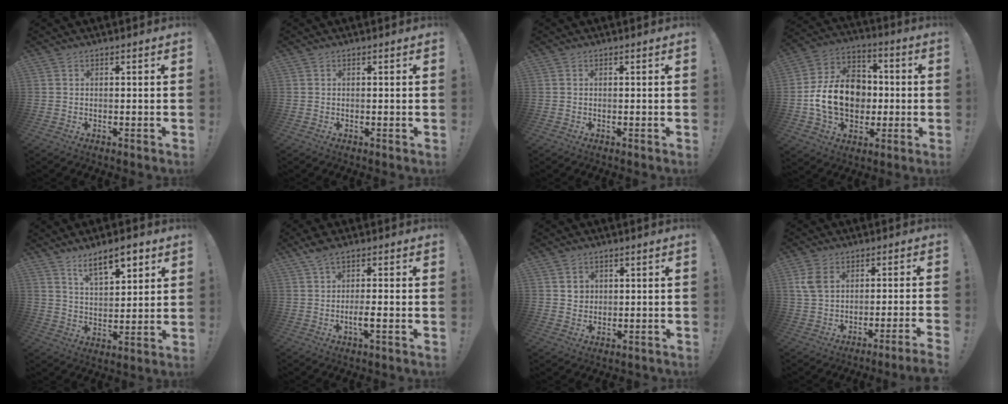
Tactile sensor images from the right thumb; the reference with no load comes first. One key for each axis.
{"total": 0.6, "fx": 0.1, "fy": -0.3, "fz": 0.5, "tx": -0.007, "ty": -0.002, "tz": 0.001}
{"total": 0.0}
{"total": 18.7, "fx": -1.6, "fy": 14.4, "fz": 11.8, "tx": -0.207, "ty": 0.032, "tz": -0.016}
{"total": 10.5, "fx": 6.8, "fy": 4.2, "fz": 6.9, "tx": -0.101, "ty": -0.028, "tz": 0.119}
{"total": 5.0, "fx": 0.3, "fy": 0.8, "fz": 4.9, "tx": -0.108, "ty": -0.012, "tz": 0.003}
{"total": 3.6, "fx": 1.1, "fy": 3.4, "fz": 0.6, "tx": 0.005, "ty": -0.008, "tz": 0.017}
{"total": 5.4, "fx": -1.5, "fy": 1.3, "fz": 5.1, "tx": -0.085, "ty": 0.007, "tz": -0.024}